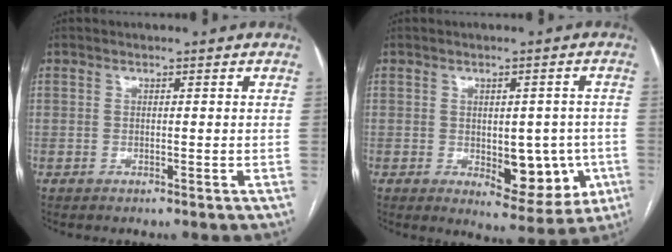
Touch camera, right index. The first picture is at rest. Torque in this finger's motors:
{"motor_torque": [0.28, -0.05, 0.19, 0.06]}